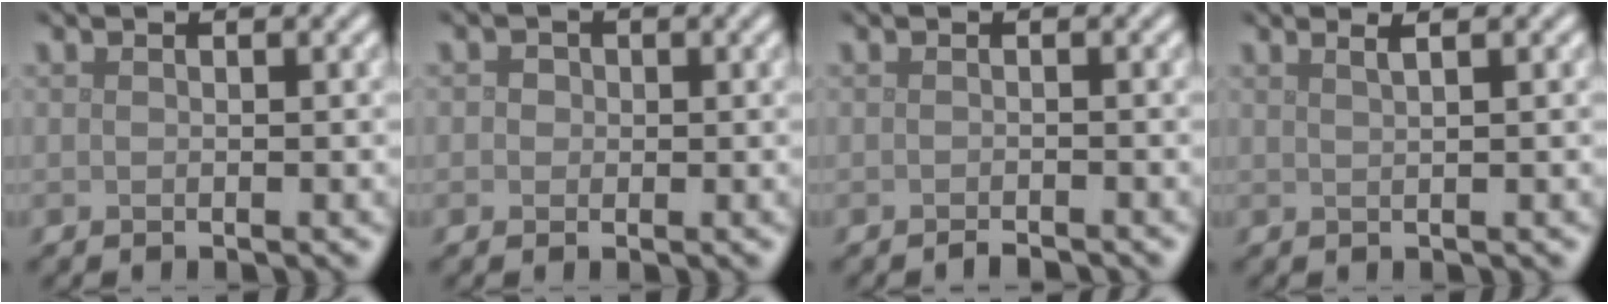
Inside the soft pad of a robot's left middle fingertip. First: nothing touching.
{"total": 1.1, "force": [0.2, 1.1, 0.4], "torque": [0.001, 0.001, -0.001]}
{"total": 0.7, "force": [-0.6, 0.0, 0.3], "torque": [-0.004, 0.001, -0.012]}
{"total": 2.2, "force": [1.3, 0.9, 1.5], "torque": [-0.001, 0.003, -0.004]}